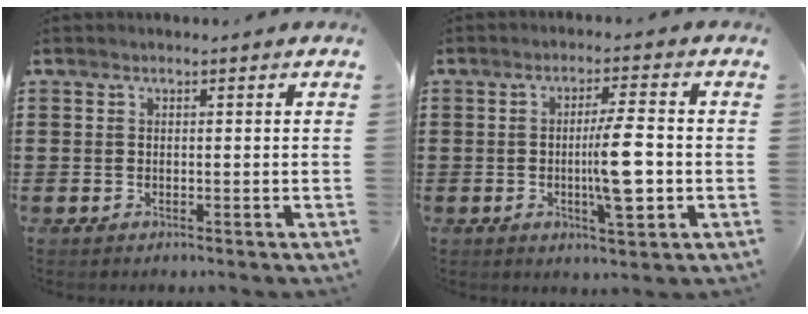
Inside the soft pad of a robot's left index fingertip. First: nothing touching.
{"total": 8.1, "force": [-1.1, 1.5, 7.9], "torque": [-0.122, -0.007, -0.024]}